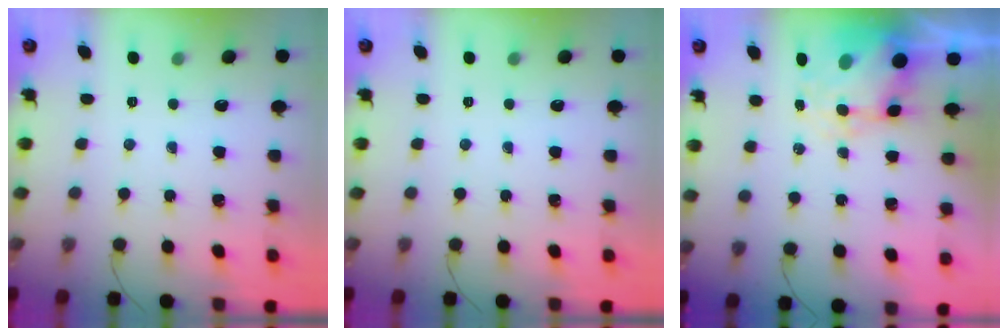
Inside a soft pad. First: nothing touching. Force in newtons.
{"total": 0.0}
{"total": 8.4, "press": 8.1, "slide": 1.9}